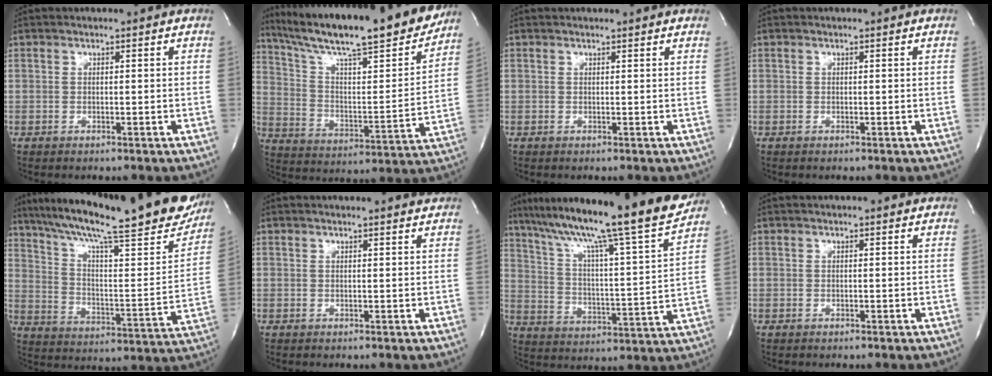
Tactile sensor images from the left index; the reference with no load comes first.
{"total": 25.4, "force": [21.9, 2.0, 12.7], "torque": [-0.221, -0.035, 0.328]}
{"total": 1.3, "force": [1.2, -0.3, 0.3], "torque": [-0.018, -0.001, 0.017]}
{"total": 0.0}
{"total": 31.5, "force": [24.6, 5.2, 19.0], "torque": [-0.305, -0.022, 0.335]}
{"total": 3.9, "force": [3.7, -0.2, 1.1], "torque": [-0.019, -0.002, 0.034]}
{"total": 24.8, "force": [20.7, -0.2, 13.8], "torque": [-0.236, -0.035, 0.301]}
{"total": 1.4, "force": [1.2, 0.1, 0.6], "torque": [-0.010, 0.015, 0.015]}